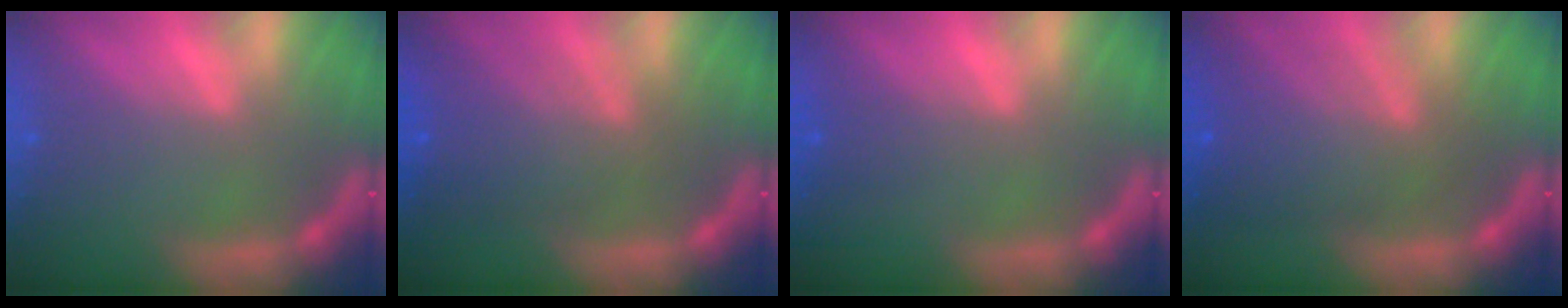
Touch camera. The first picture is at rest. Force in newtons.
{"total": 6.0}
{"total": 1.5}
{"total": 7.5}